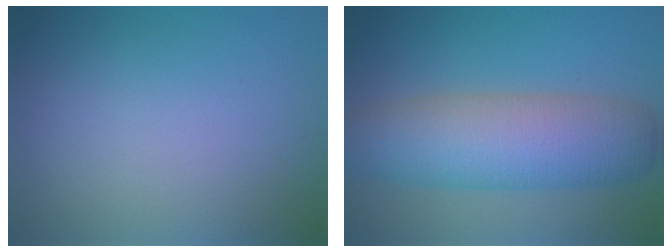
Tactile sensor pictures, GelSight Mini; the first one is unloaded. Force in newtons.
{"total": 8.5, "press": 8.5, "slide": 0.2}